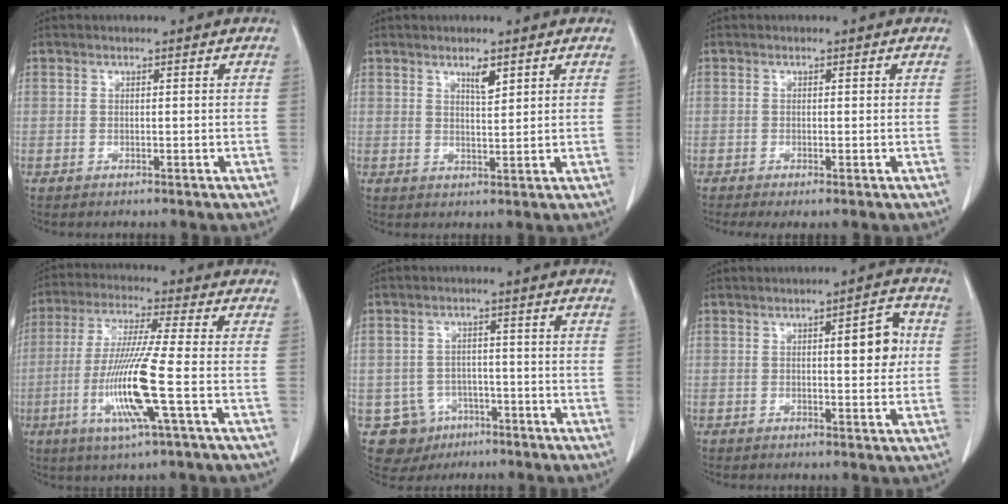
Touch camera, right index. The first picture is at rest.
{"total": 2.6, "force": [1.7, 0.5, 1.9], "torque": [-0.035, -0.003, 0.031]}
{"total": 1.6, "force": [-0.8, 0.3, 1.3], "torque": [-0.023, -0.006, -0.013]}
{"total": 12.4, "force": [-3.3, -0.6, 11.9], "torque": [-0.247, -0.019, -0.069]}
{"total": 7.1, "force": [-3.2, 6.3, 0.5], "torque": [-0.011, 0.011, -0.038]}
{"total": 5.7, "force": [0.9, 1.6, 5.4], "torque": [-0.072, 0.010, 0.012]}